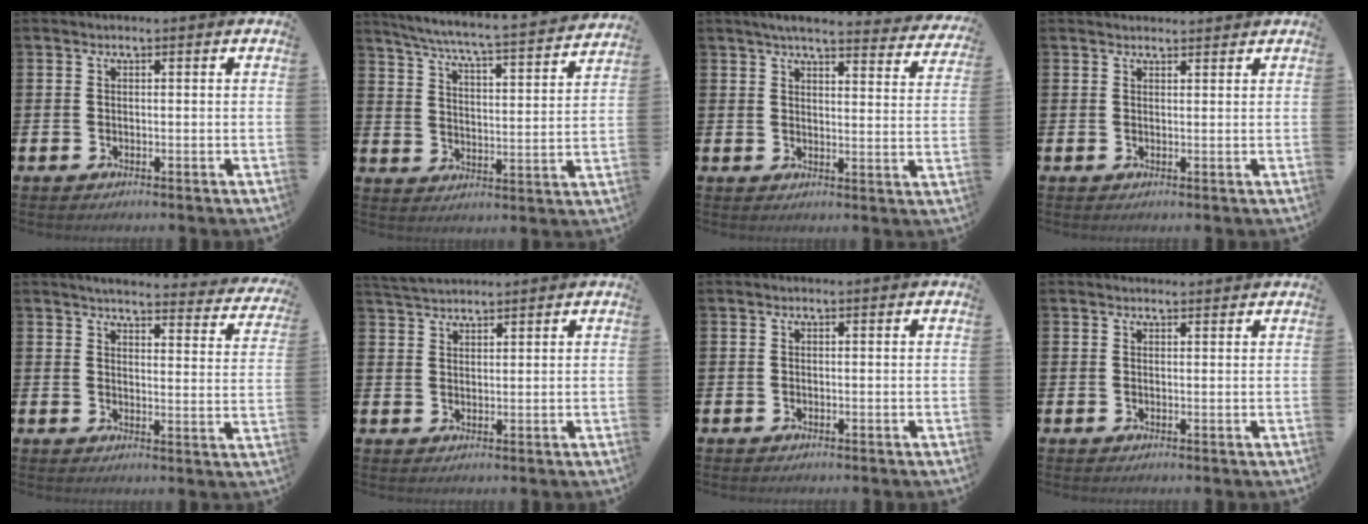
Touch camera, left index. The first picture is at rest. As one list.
[{"total": 6.1, "force": [5.7, -0.3, 2.2], "torque": [-0.066, -0.050, 0.091]}, {"total": 4.7, "force": [4.3, 0.4, 1.7], "torque": [-0.034, -0.028, 0.071]}, {"total": 1.5, "force": [1.4, 0.4, -0.1], "torque": [0.012, -0.007, 0.023]}, {"total": 4.1, "force": [3.9, 0.4, 1.0], "torque": [-0.023, -0.035, 0.062]}, {"total": 3.3, "force": [3.2, 0.4, 0.3], "torque": [-0.009, -0.014, 0.059]}, {"total": 0.0}, {"total": 1.2, "force": [1.2, 0.3, 0.1], "torque": [0.008, -0.003, 0.019]}]